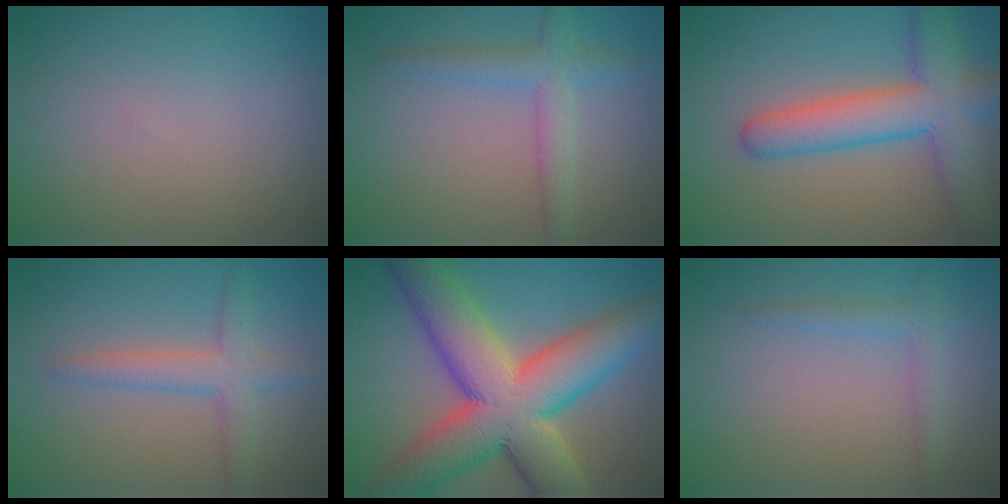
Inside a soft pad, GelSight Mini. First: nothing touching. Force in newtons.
{"total": 3.2, "press": 3.2, "slide": 0.1}
{"total": 7.1, "press": 7.1, "slide": 0.2}
{"total": 3.2, "press": 3.2, "slide": 0.1}
{"total": 13.7, "press": 13.6, "slide": 0.7}
{"total": 1.7, "press": 1.7, "slide": 0.1}